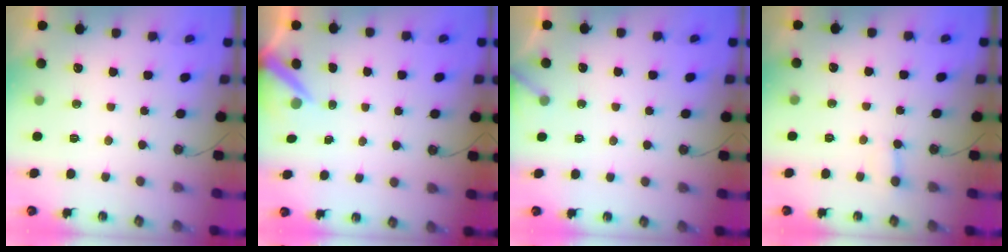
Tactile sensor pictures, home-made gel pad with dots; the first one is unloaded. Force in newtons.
{"total": 5.4, "press": 5.4, "slide": 0.5}
{"total": 2.3, "press": 2.3, "slide": 0.1}
{"total": 2.0, "press": 2.0, "slide": 0.0}